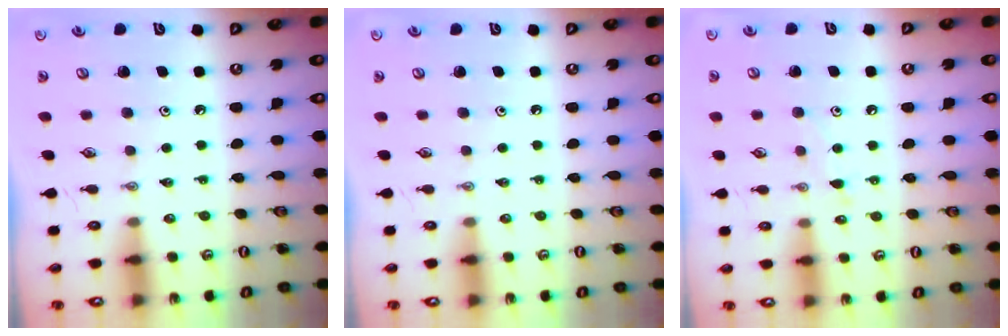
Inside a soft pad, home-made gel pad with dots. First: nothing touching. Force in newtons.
{"total": 0.0}
{"total": 7.7, "press": 7.6, "slide": 0.7}